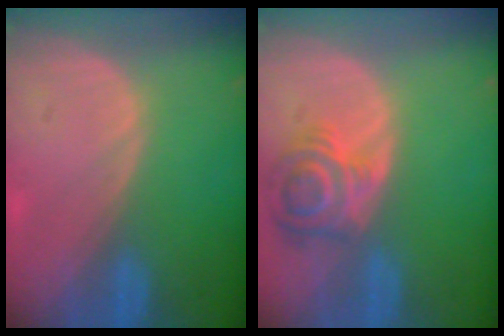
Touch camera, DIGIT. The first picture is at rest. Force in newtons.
{"total": 6.4, "press": 6.3, "slide": 0.8}